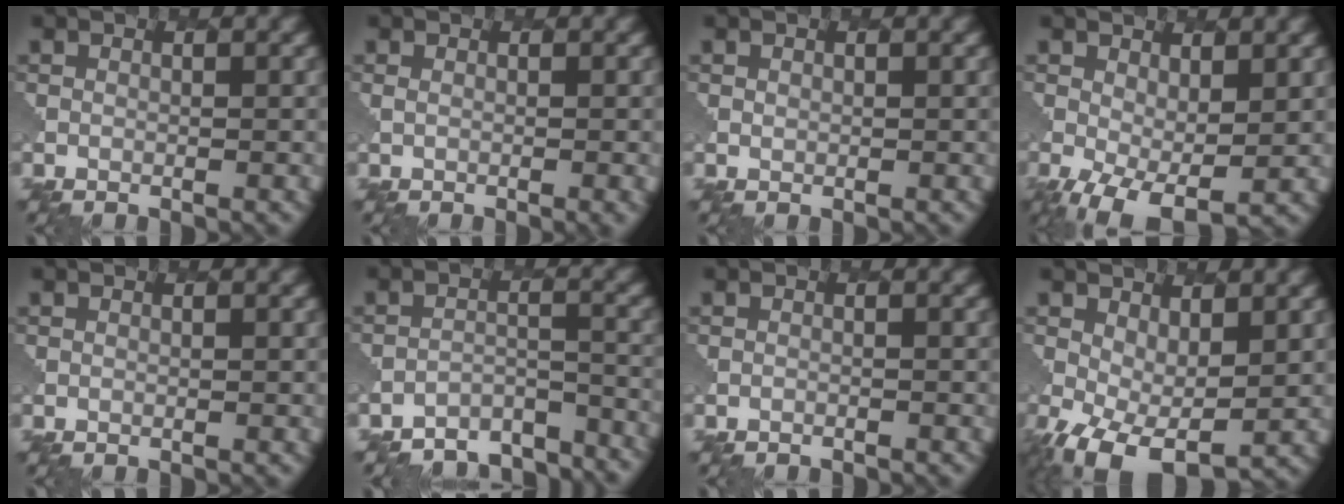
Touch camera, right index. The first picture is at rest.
{"total": 1.7, "force": [0.3, 0.6, 1.5], "torque": [-0.013, -0.004, 0.012]}
{"total": 0.8, "force": [0.5, 0.6, 0.1], "torque": [0.001, 0.000, 0.008]}
{"total": 4.5, "force": [-0.4, 2.4, 3.8], "torque": [-0.085, -0.013, -0.003]}
{"total": 0.0}
{"total": 7.1, "force": [-6.7, 1.8, 1.3], "torque": [-0.018, -0.006, -0.092]}
{"total": 1.0, "force": [-1.0, 0.2, -0.1], "torque": [0.013, 0.004, -0.011]}
{"total": 5.8, "force": [-0.8, 3.4, 4.6], "torque": [-0.104, -0.015, -0.008]}